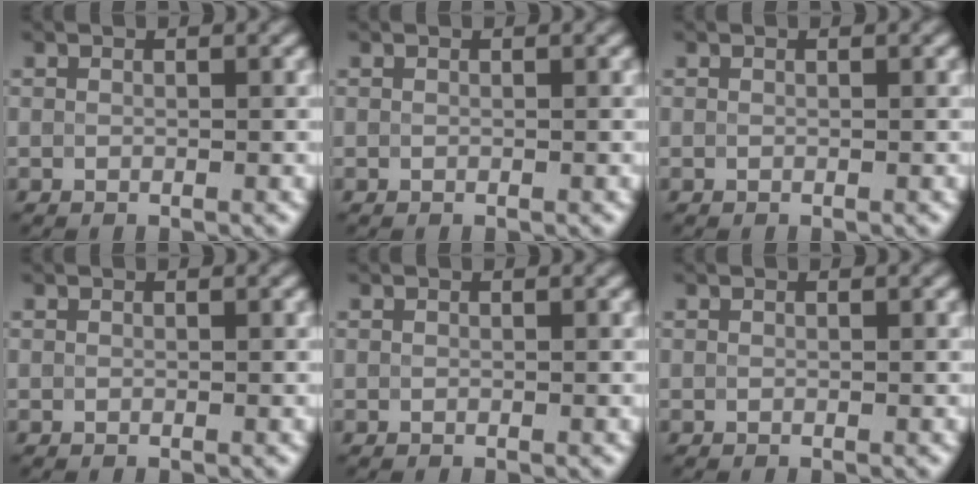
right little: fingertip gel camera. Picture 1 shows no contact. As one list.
[{"total": 0.0}, {"total": 0.0}, {"total": 0.0}, {"total": 0.0}, {"total": 0.0}]